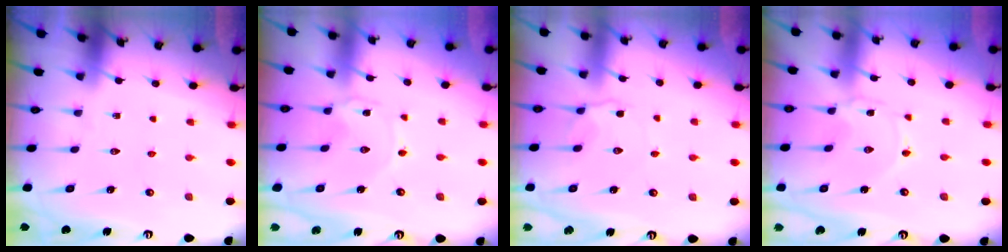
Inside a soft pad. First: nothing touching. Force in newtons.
{"total": 0.0}
{"total": 2.8, "press": 2.6, "slide": 1.1}
{"total": 0.0}